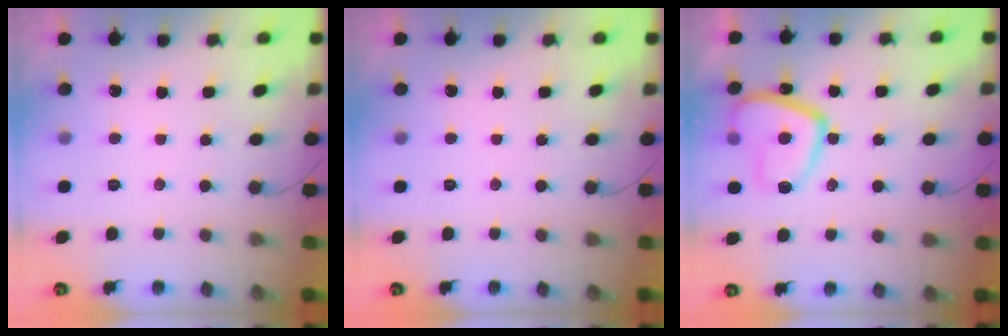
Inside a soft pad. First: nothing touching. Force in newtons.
{"total": 0.0}
{"total": 15.0, "press": 14.9, "slide": 1.6}